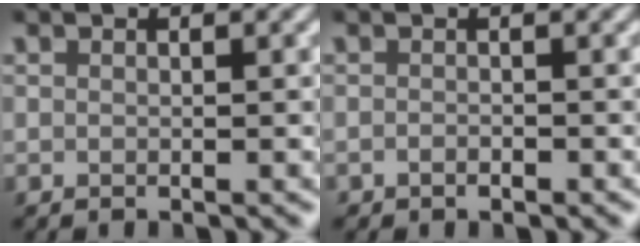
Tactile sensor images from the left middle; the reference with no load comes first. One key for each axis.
{"total": 0.5, "fx": -0.4, "fy": 0.3, "fz": 0.3, "tx": -0.004, "ty": -0.001, "tz": -0.006}